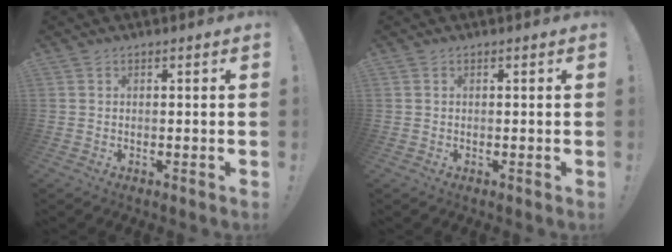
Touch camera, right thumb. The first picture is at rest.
{"total": 0.0}